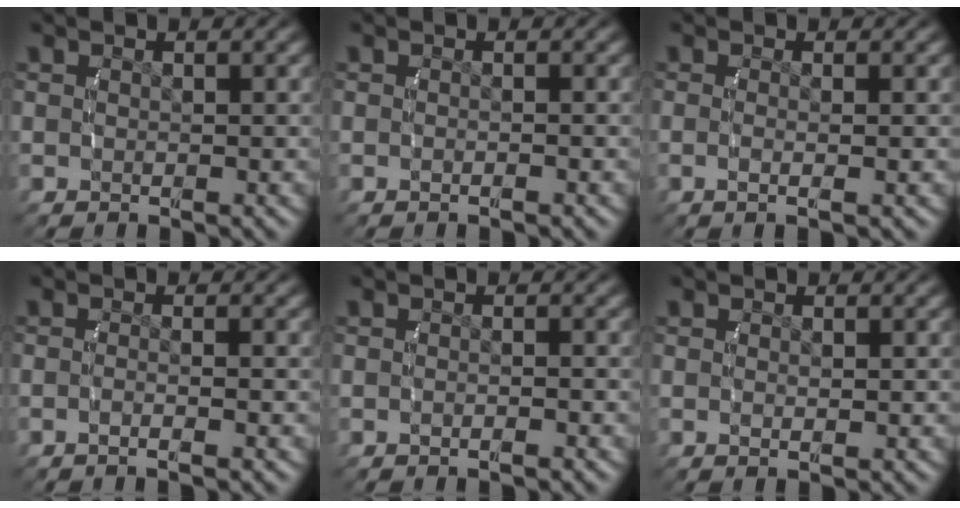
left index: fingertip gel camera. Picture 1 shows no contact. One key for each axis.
{"total": 0.7, "fx": -0.6, "fy": 0.0, "fz": 0.4, "tx": -0.008, "ty": 0.002, "tz": -0.013}
{"total": 1.5, "fx": -0.6, "fy": -0.1, "fz": 1.4, "tx": -0.039, "ty": -0.011, "tz": -0.004}
{"total": 1.6, "fx": -1.2, "fy": -0.1, "fz": 1.1, "tx": -0.028, "ty": -0.004, "tz": -0.020}
{"total": 1.0, "fx": -0.9, "fy": -0.1, "fz": 0.5, "tx": -0.011, "ty": 0.001, "tz": -0.017}
{"total": 0.5, "fx": 0.0, "fy": 0.1, "fz": 0.5, "tx": -0.016, "ty": -0.008, "tz": 0.004}